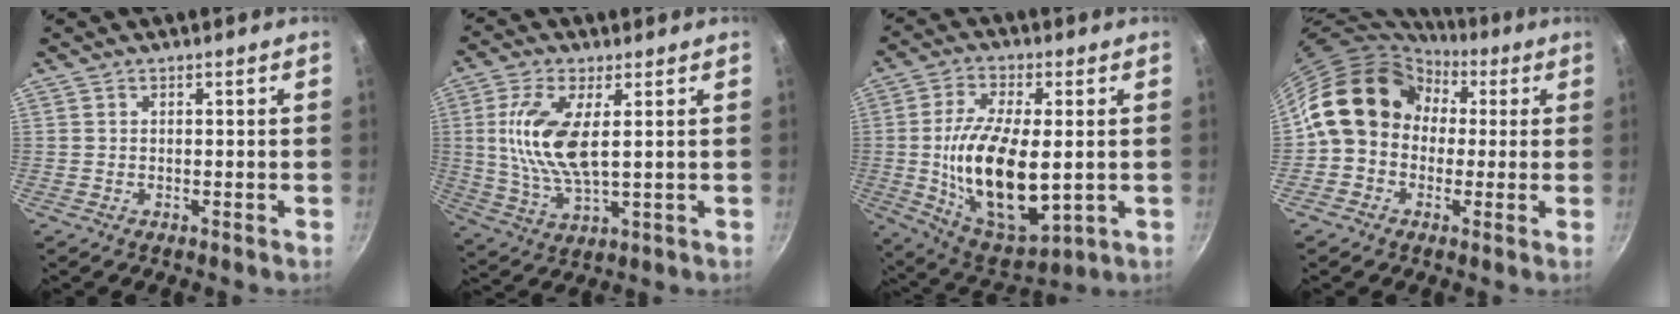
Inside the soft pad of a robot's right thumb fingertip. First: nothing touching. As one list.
[{"total": 12.3, "force": [2.3, 5.1, 11.0], "torque": [-0.229, -0.006, 0.048]}, {"total": 20.0, "force": [-0.7, 9.1, 17.7], "torque": [-0.316, -0.003, -0.001]}, {"total": 14.2, "force": [2.4, 12.0, 7.3], "torque": [-0.086, 0.034, 0.021]}]